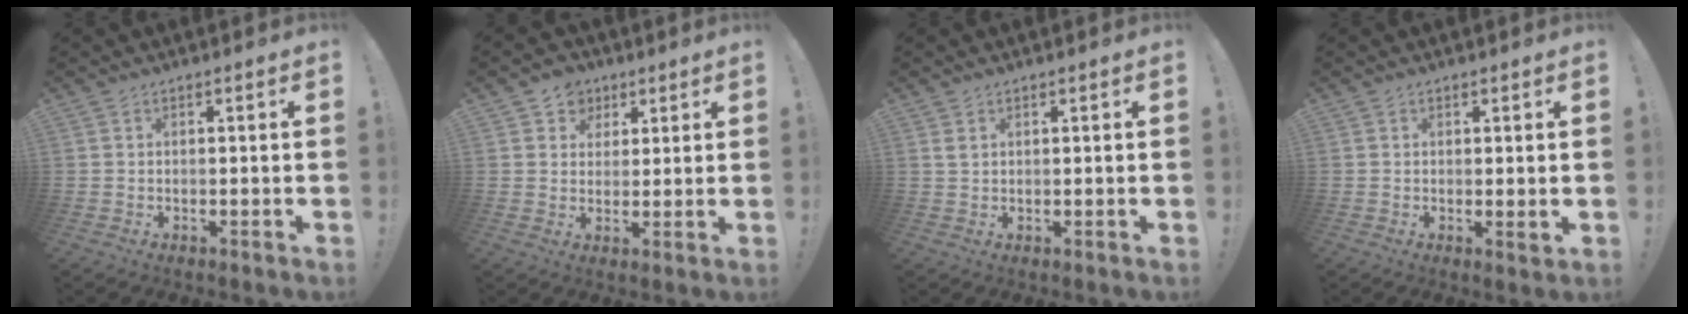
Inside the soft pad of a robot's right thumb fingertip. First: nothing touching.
{"total": 6.2, "force": [2.6, 5.5, 1.1], "torque": [-0.015, -0.017, 0.052]}
{"total": 1.3, "force": [0.7, 0.7, 0.8], "torque": [-0.016, 0.000, 0.013]}
{"total": 1.6, "force": [0.7, 0.2, 1.4], "torque": [-0.013, -0.005, 0.009]}